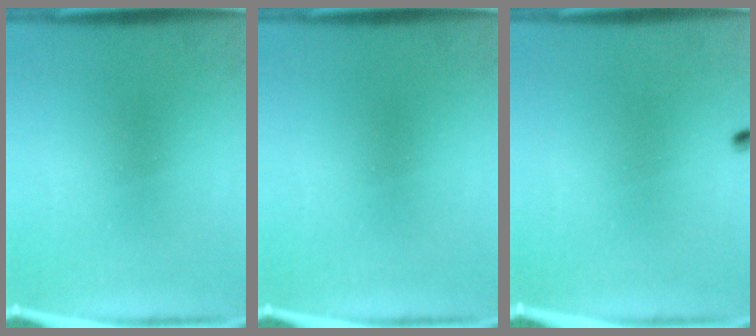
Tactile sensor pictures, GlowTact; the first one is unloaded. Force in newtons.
{"total": 0.0}
{"total": 0.6}